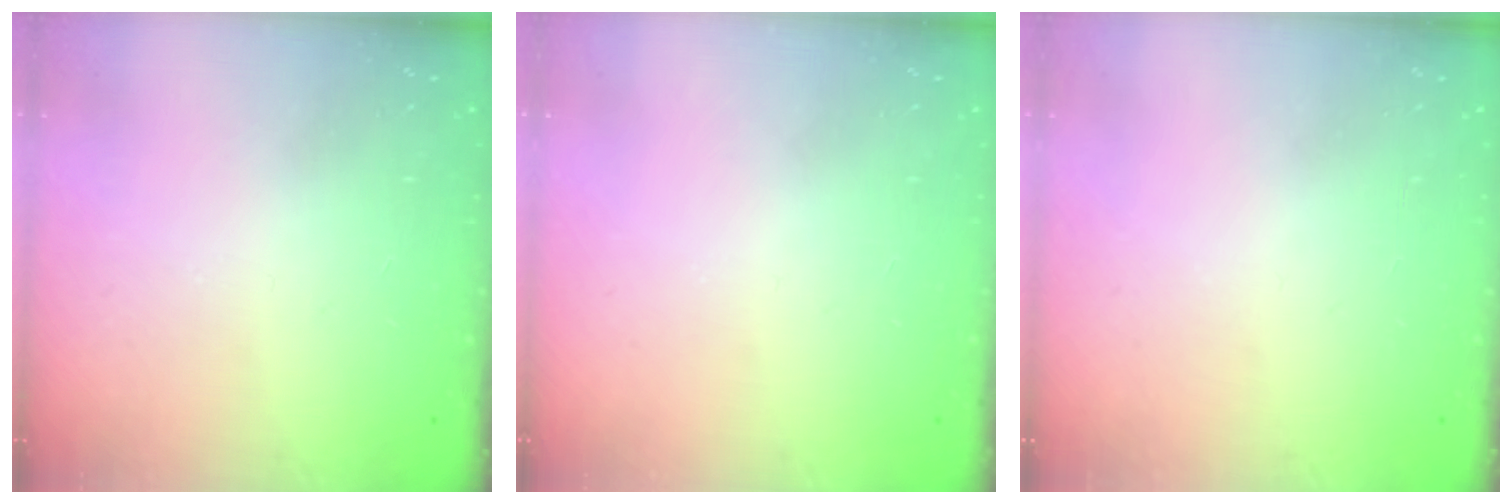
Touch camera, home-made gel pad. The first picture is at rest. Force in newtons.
{"total": 0.0}
{"total": 0.0}